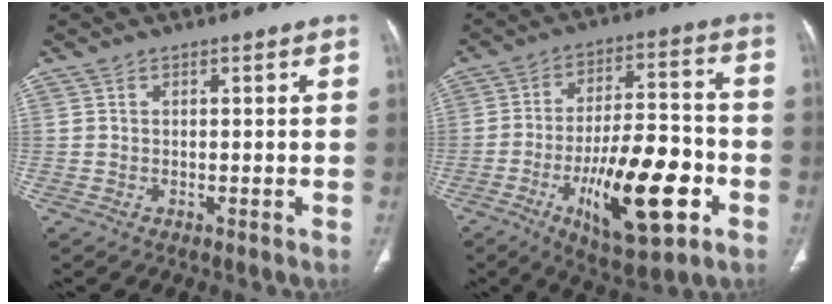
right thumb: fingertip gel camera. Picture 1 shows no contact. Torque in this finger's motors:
{"motor_torque": [0.28, 0.55, 1.61, -1.16, 0.10]}